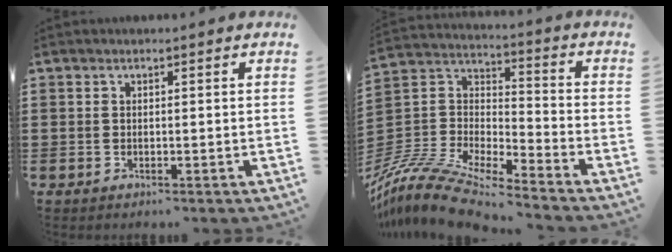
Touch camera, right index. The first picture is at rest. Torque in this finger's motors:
{"motor_torque": [-1.03, 1.11, 0.74, 0.21]}